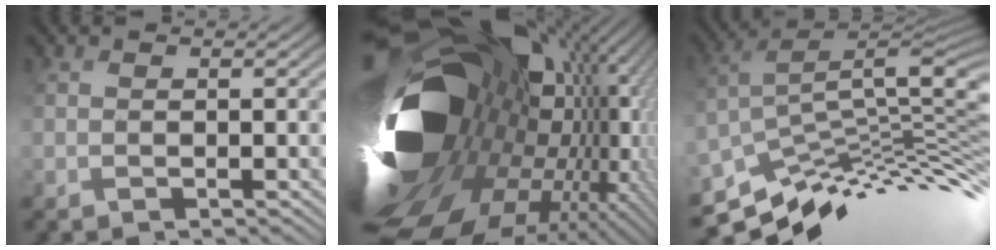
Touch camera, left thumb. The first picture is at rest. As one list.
[{"total": 19.9, "force": [-0.8, 13.1, 15.0], "torque": [-0.308, -0.075, 0.026]}, {"total": 9.1, "force": [-3.9, 2.6, 7.8], "torque": [-0.148, 0.010, -0.056]}]